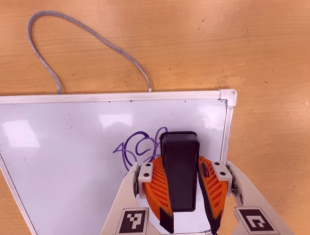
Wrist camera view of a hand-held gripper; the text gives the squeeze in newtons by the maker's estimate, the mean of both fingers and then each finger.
{"total": 13.7, "left": 13.5, "right": 14.0}